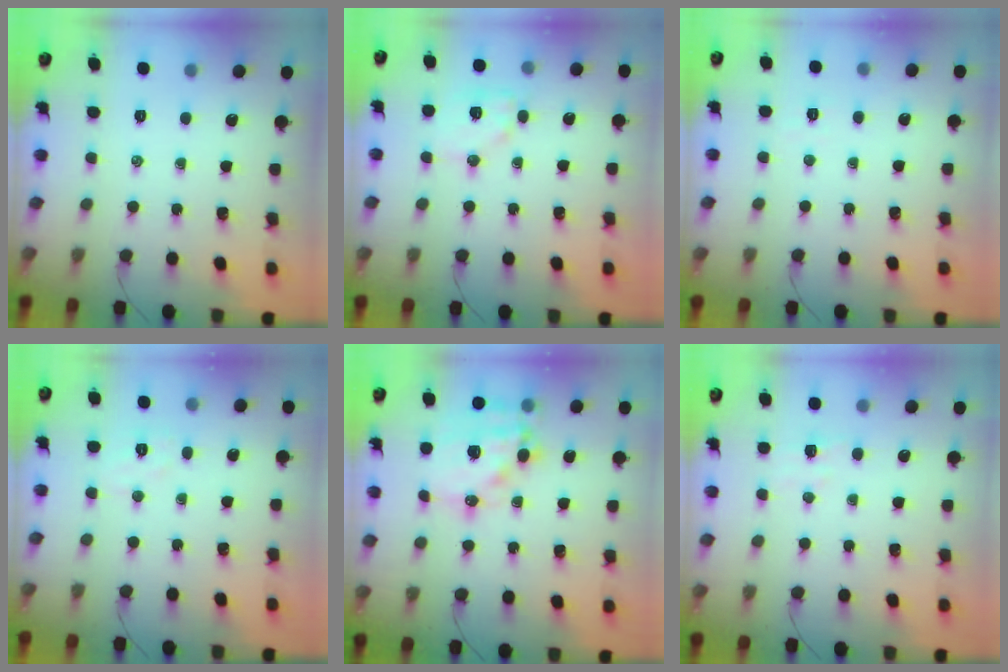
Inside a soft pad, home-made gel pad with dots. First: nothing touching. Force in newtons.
{"total": 9.8, "press": 9.7, "slide": 0.9}
{"total": 2.5, "press": 2.4, "slide": 0.7}
{"total": 5.3, "press": 5.2, "slide": 1.1}
{"total": 17.1, "press": 16.7, "slide": 3.9}
{"total": 3.0, "press": 2.9, "slide": 0.7}